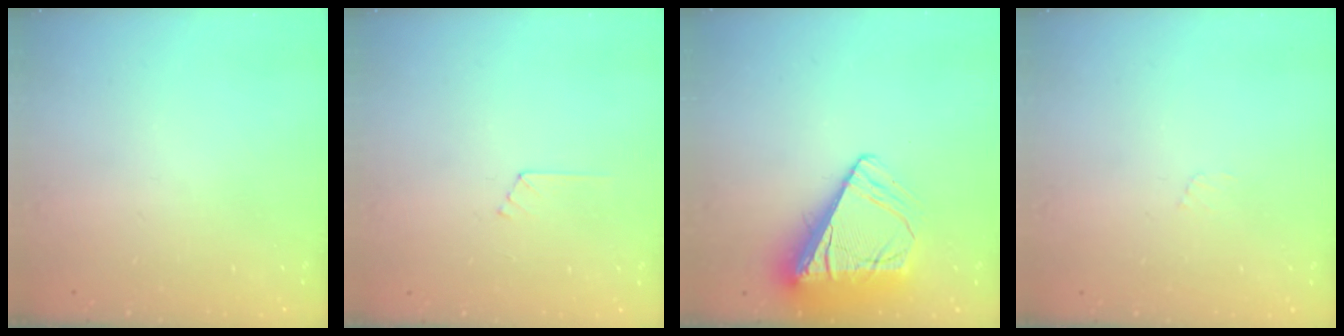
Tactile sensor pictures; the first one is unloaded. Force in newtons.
{"total": 3.6, "press": 3.6, "slide": 0.4}
{"total": 12.2, "press": 12.1, "slide": 1.6}
{"total": 2.7, "press": 2.7, "slide": 0.2}